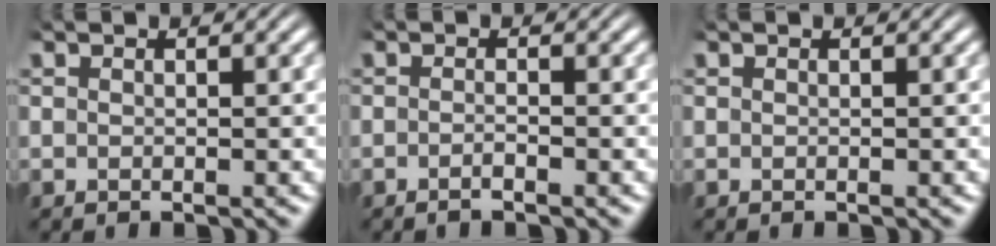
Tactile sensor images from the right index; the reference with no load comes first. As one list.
[{"total": 1.3, "force": [-1.1, 0.1, 0.6], "torque": [-0.016, -0.001, -0.023]}, {"total": 0.0}]